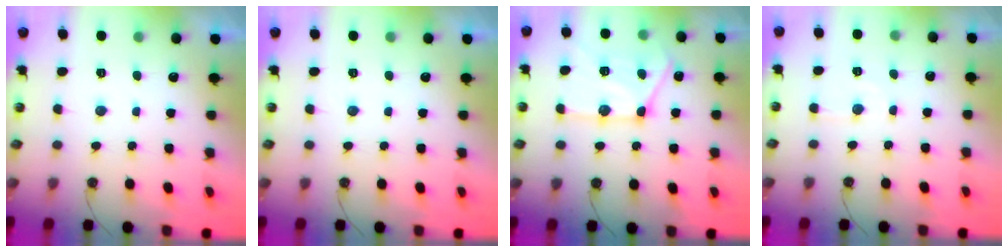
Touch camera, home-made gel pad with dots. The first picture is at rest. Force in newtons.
{"total": 0.0}
{"total": 17.5, "press": 17.4, "slide": 1.7}
{"total": 5.2, "press": 5.1, "slide": 0.7}